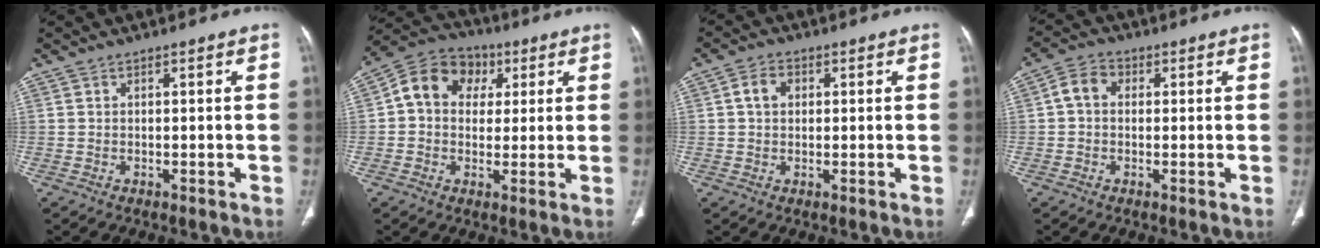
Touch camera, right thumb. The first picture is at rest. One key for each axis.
{"total": 11.3, "fx": 2.6, "fy": 9.3, "fz": 5.9, "tx": -0.077, "ty": 0.017, "tz": 0.031}
{"total": 3.5, "fx": 0.7, "fy": 2.7, "fz": 2.1, "tx": -0.034, "ty": 0.010, "tz": 0.011}
{"total": 4.7, "fx": 0.5, "fy": 3.7, "fz": 2.9, "tx": -0.044, "ty": 0.016, "tz": 0.002}